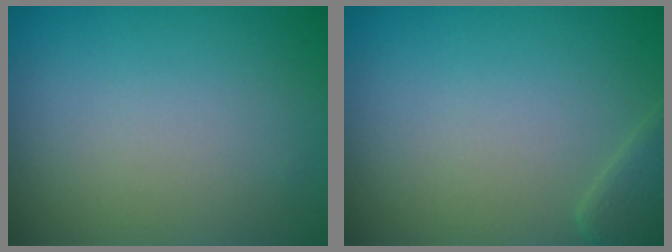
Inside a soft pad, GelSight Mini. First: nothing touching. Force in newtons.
{"total": 1.8, "press": 1.8, "slide": 0.1}